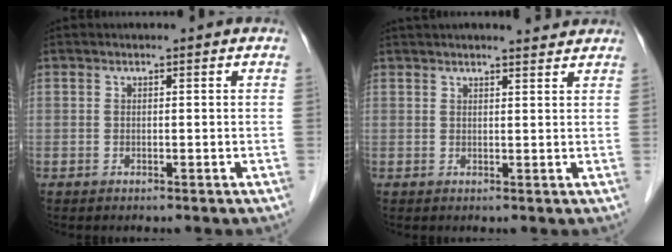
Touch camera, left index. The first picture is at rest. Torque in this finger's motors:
{"motor_torque": [0.34, -1.29, 0.39, 0.05]}